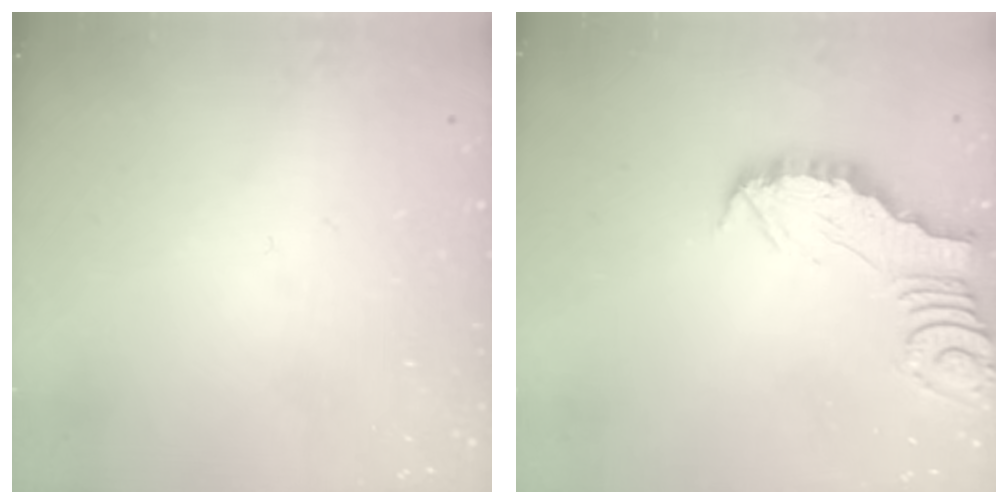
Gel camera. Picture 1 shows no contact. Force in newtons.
{"total": 2.8, "press": 2.8, "slide": 0.1}